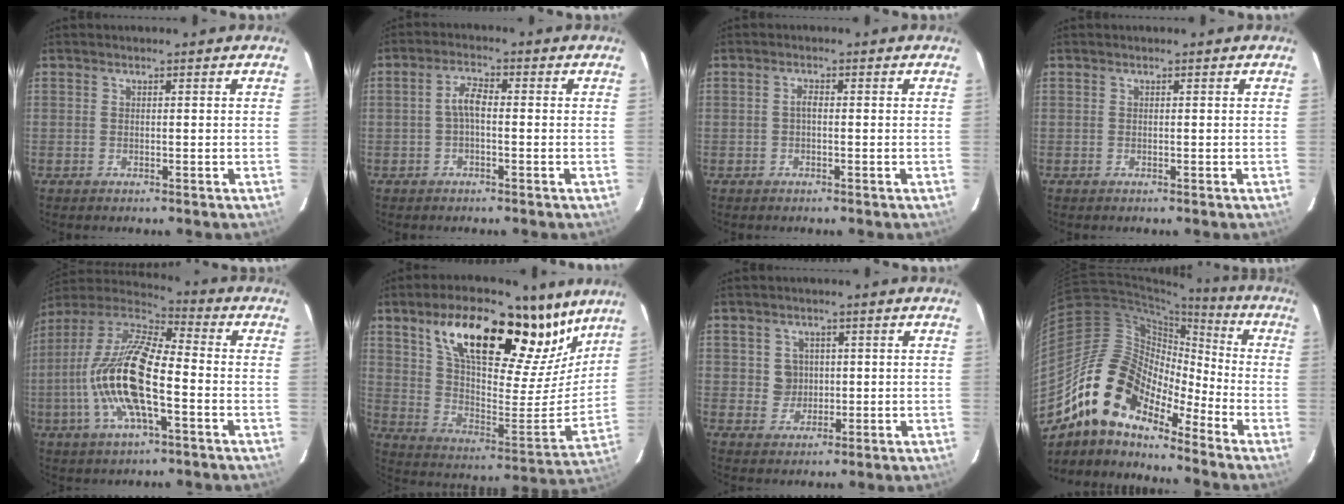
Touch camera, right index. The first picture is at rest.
{"total": 3.2, "force": [-0.6, 1.2, 2.9], "torque": [-0.061, 0.012, -0.013]}
{"total": 1.2, "force": [-0.3, 0.5, 1.0], "torque": [-0.019, 0.007, -0.006]}
{"total": 0.0}
{"total": 18.6, "force": [-4.4, 6.1, 17.0], "torque": [-0.339, -0.006, -0.093]}
{"total": 30.2, "force": [19.7, 12.1, 19.4], "torque": [-0.306, 0.016, 0.335]}
{"total": 3.7, "force": [0.8, 3.5, 0.5], "torque": [-0.005, 0.012, 0.018]}
{"total": 15.8, "force": [-11.6, 6.9, 8.3], "torque": [-0.139, 0.005, -0.231]}